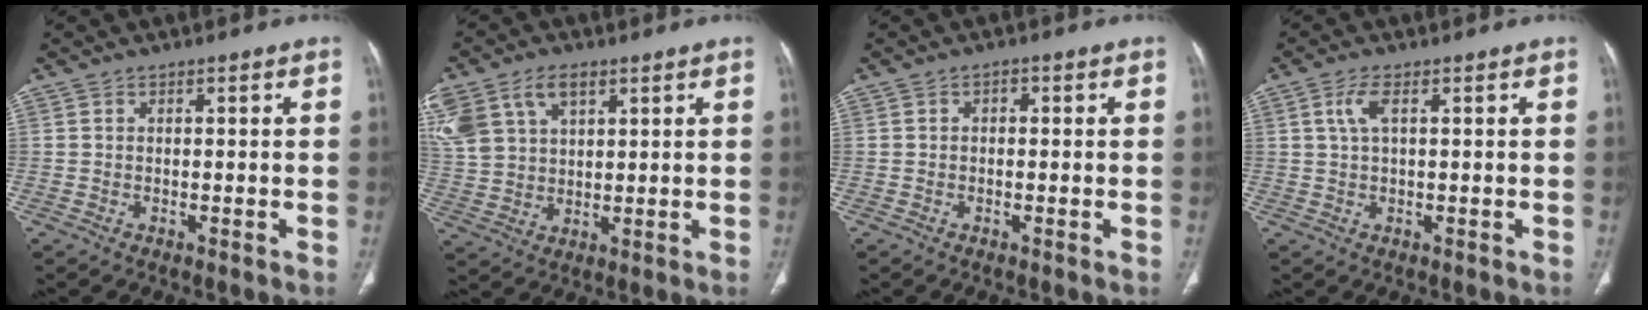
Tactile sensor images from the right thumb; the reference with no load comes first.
{"total": 16.5, "force": [7.9, 10.8, 9.7], "torque": [-0.231, 0.017, 0.159]}
{"total": 1.0, "force": [0.1, 0.7, 0.8], "torque": [-0.008, 0.006, -0.003]}
{"total": 3.3, "force": [1.1, 1.2, 2.9], "torque": [-0.073, 0.010, 0.025]}